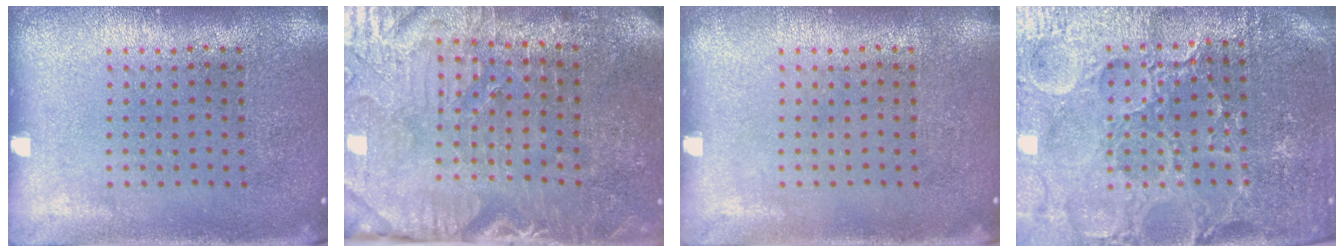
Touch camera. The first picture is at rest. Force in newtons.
{"total": 4.0, "press": 3.9, "slide": 0.6}
{"total": 0.0}
{"total": 4.6, "press": 4.4, "slide": 1.5}